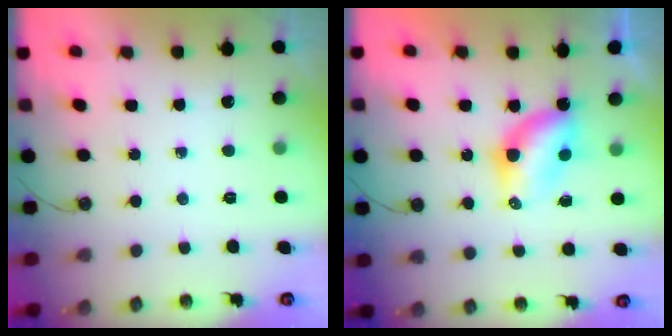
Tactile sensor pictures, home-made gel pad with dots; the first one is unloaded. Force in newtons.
{"total": 6.7, "press": 6.7, "slide": 0.3}